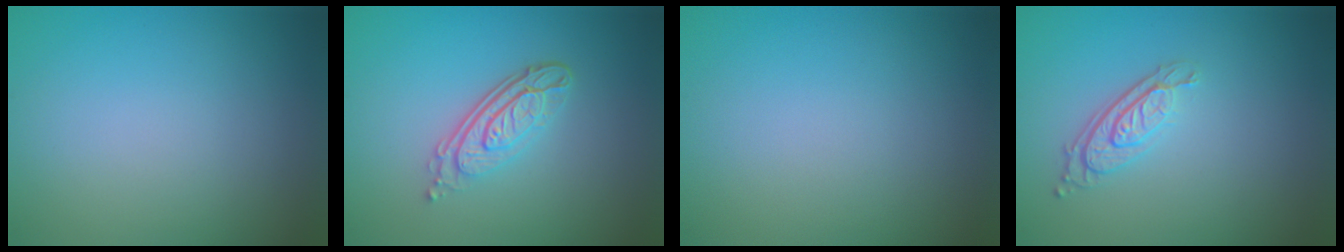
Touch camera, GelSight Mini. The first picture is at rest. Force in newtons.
{"total": 4.4, "press": 3.1, "slide": 3.1}
{"total": 0.0}
{"total": 3.0, "press": 2.1, "slide": 2.1}